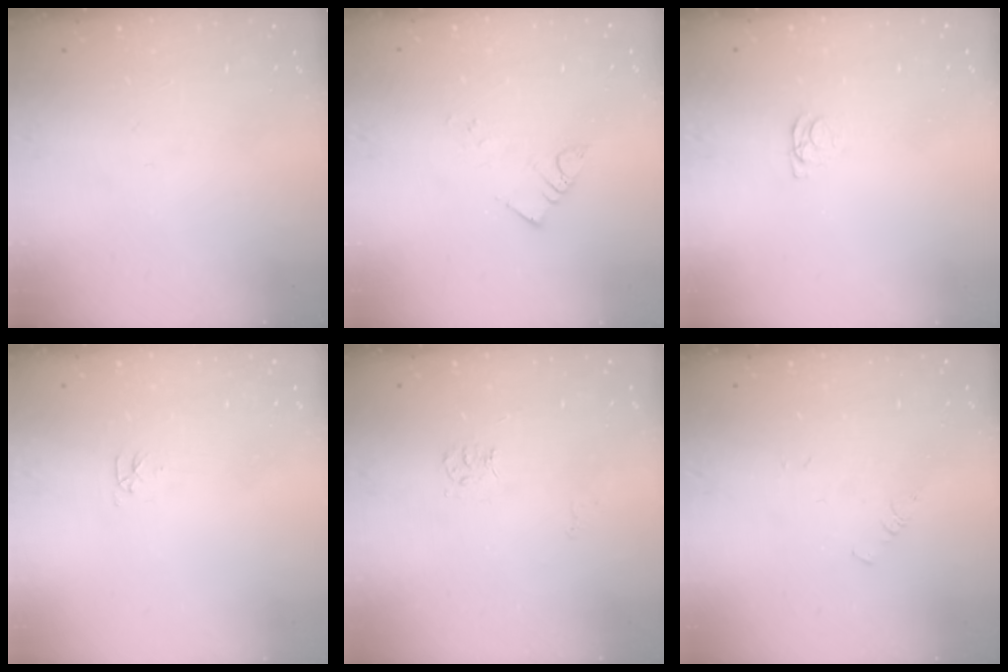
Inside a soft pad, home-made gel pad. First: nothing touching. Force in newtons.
{"total": 4.4, "press": 4.4, "slide": 0.1}
{"total": 1.2, "press": 1.1, "slide": 0.3}
{"total": 2.8, "press": 2.7, "slide": 0.4}
{"total": 3.9, "press": 3.9, "slide": 0.6}
{"total": 1.0, "press": 0.9, "slide": 0.2}